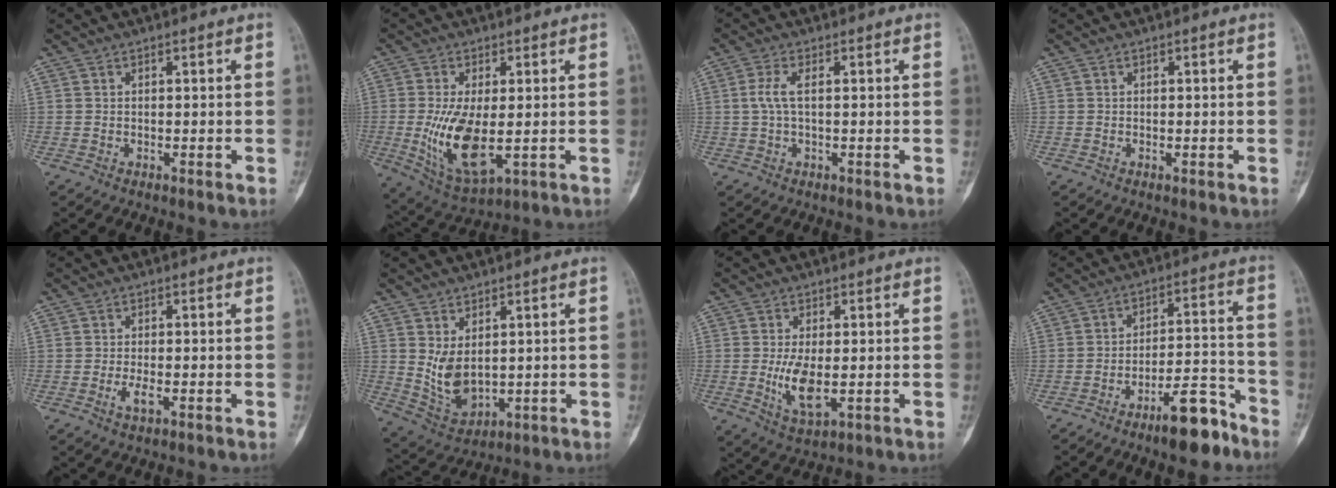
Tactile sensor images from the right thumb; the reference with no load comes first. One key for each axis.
{"total": 11.9, "fx": -1.2, "fy": 5.1, "fz": 10.7, "tx": -0.203, "ty": -0.023, "tz": -0.004}
{"total": 3.5, "fx": 0.4, "fy": 1.2, "fz": 3.2, "tx": -0.086, "ty": 0.009, "tz": 0.008}
{"total": 0.0}
{"total": 2.5, "fx": -0.8, "fy": 0.8, "fz": 2.2, "tx": -0.051, "ty": -0.005, "tz": -0.014}
{"total": 7.5, "fx": 1.4, "fy": 4.6, "fz": 5.8, "tx": -0.092, "ty": -0.018, "tz": 0.051}
{"total": 6.8, "fx": -0.6, "fy": 2.9, "fz": 6.2, "tx": -0.118, "ty": -0.018, "tz": -0.002}
{"total": 10.7, "fx": -7.6, "fy": 3.2, "fz": 6.9, "tx": -0.097, "ty": 0.070, "tz": -0.124}